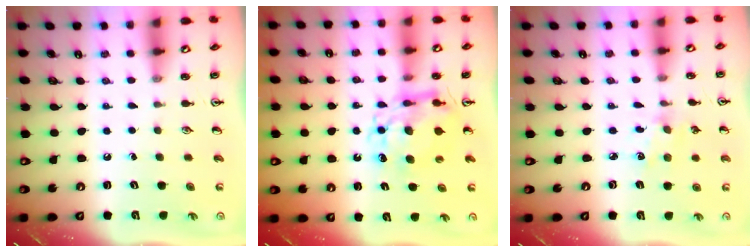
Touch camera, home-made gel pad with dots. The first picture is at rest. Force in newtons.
{"total": 10.0, "press": 9.9, "slide": 0.9}
{"total": 2.6, "press": 2.5, "slide": 0.5}